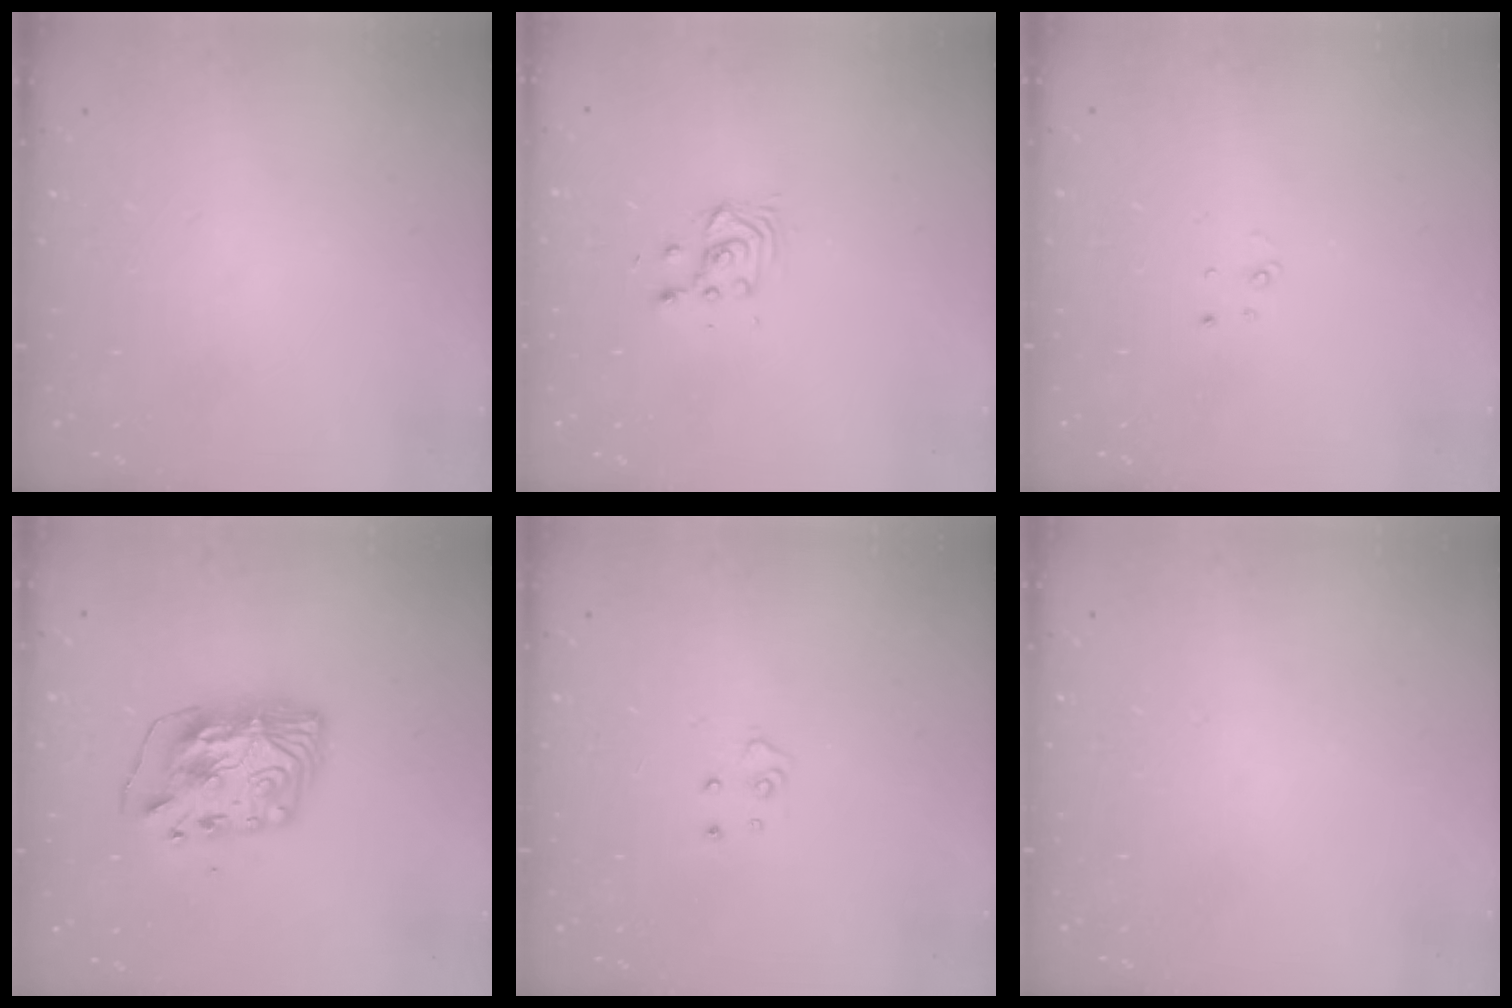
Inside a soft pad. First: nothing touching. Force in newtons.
{"total": 3.2, "press": 3.2, "slide": 0.4}
{"total": 2.2, "press": 2.2, "slide": 0.2}
{"total": 9.6, "press": 9.6, "slide": 0.4}
{"total": 2.9, "press": 2.9, "slide": 0.3}
{"total": 0.0}